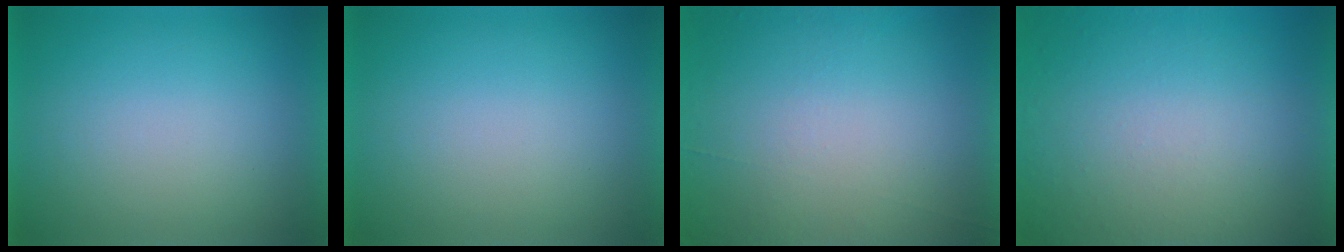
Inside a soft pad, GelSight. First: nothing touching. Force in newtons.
{"total": 0.0}
{"total": 4.5}
{"total": 8.4}